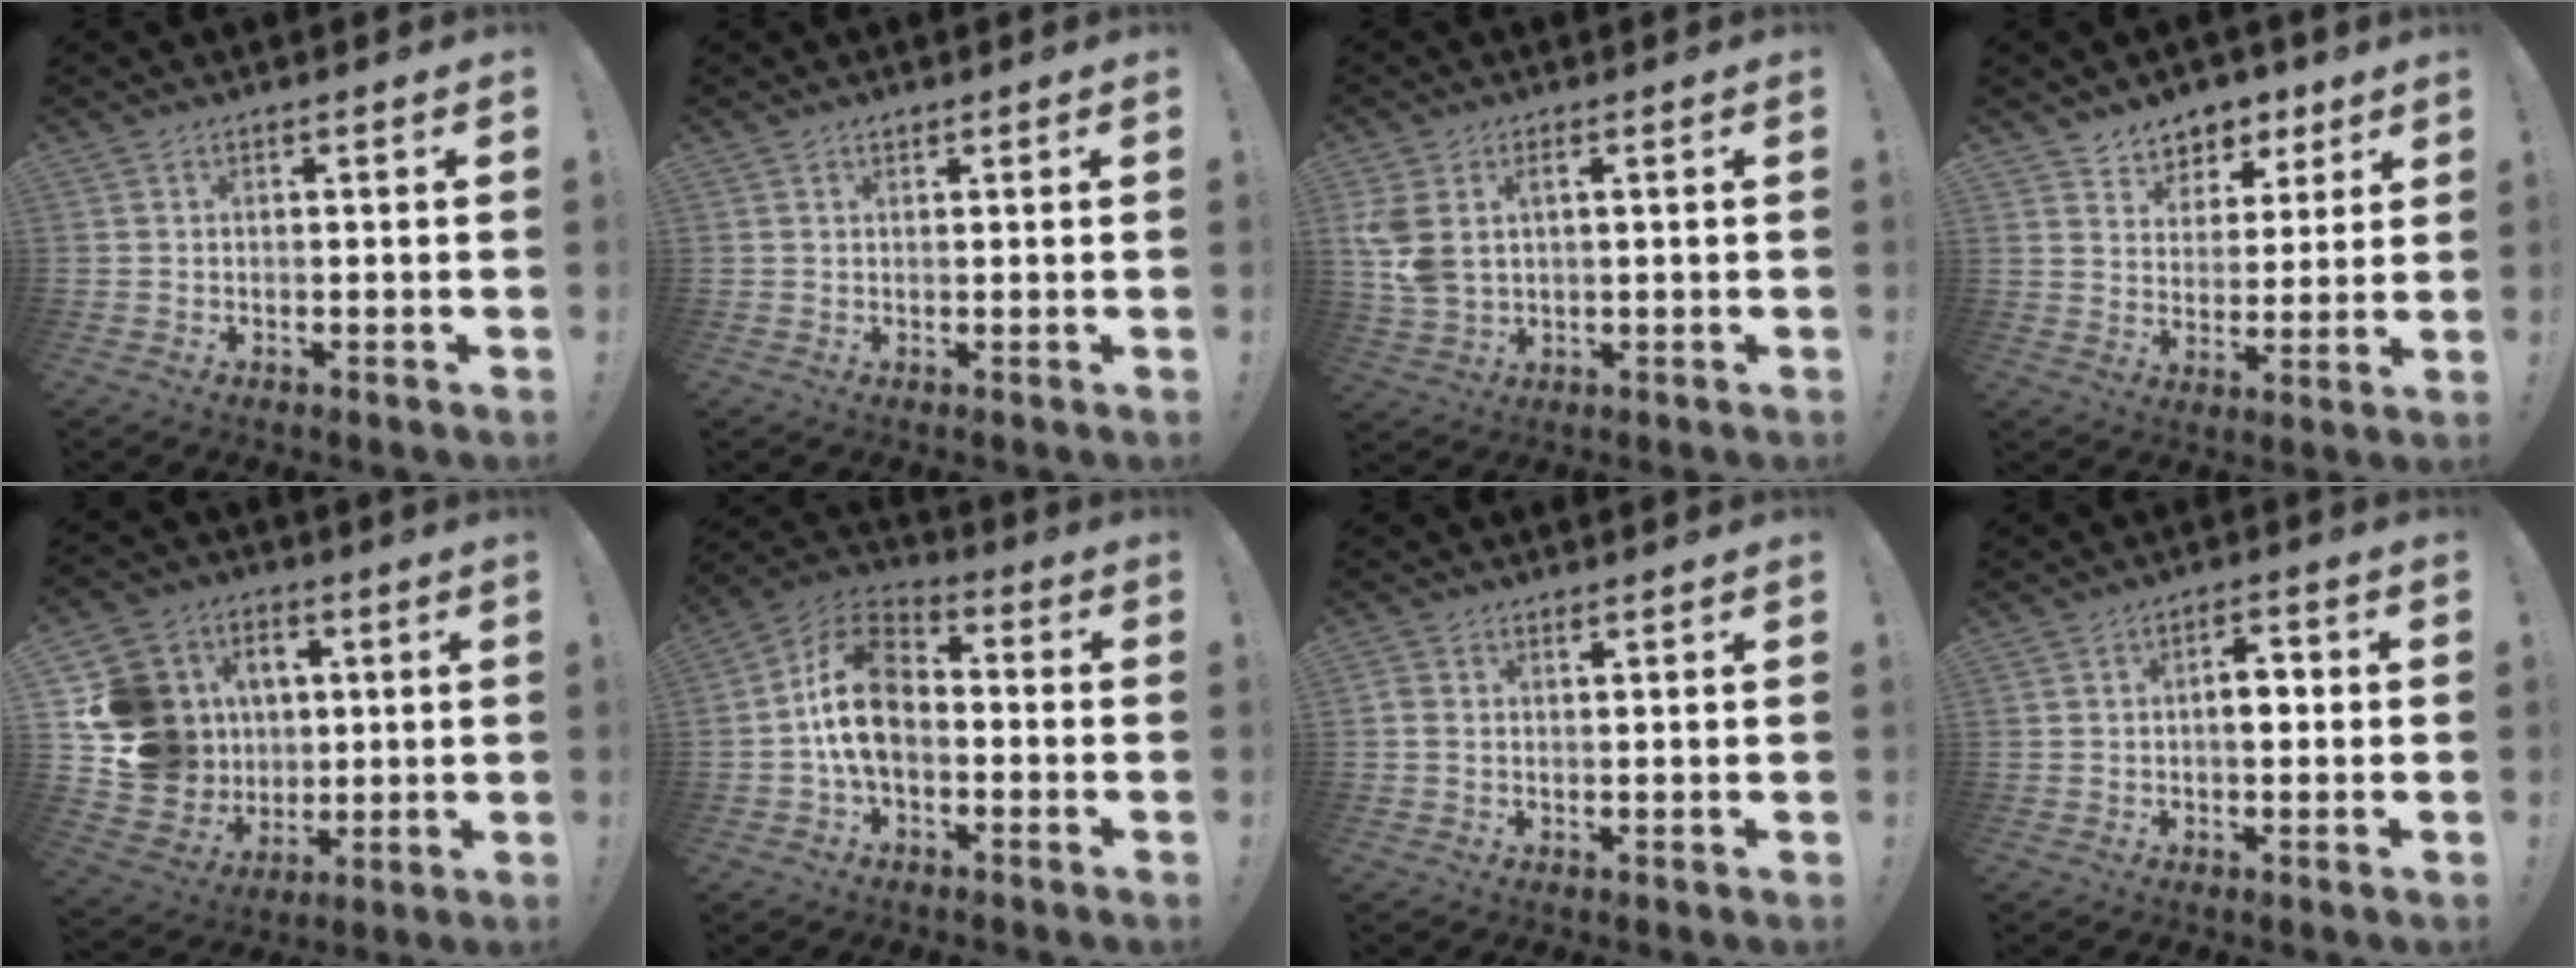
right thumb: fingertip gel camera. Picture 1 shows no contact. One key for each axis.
{"total": 0.8, "fx": 0.7, "fy": 0.5, "fz": 0.1, "tx": 0.002, "ty": -0.003, "tz": 0.013}
{"total": 6.6, "fx": 2.5, "fy": 4.2, "fz": 4.4, "tx": -0.089, "ty": -0.010, "tz": 0.048}
{"total": 6.9, "fx": 4.5, "fy": 5.3, "fz": 0.4, "tx": 0.006, "ty": -0.044, "tz": 0.088}
{"total": 17.8, "fx": 2.9, "fy": 16.4, "fz": 6.2, "tx": -0.104, "ty": -0.001, "tz": 0.099}
{"total": 14.5, "fx": -1.0, "fy": 9.9, "fz": 10.6, "tx": -0.189, "ty": 0.024, "tz": -0.018}
{"total": 1.6, "fx": 0.7, "fy": 1.1, "fz": 0.8, "tx": -0.014, "ty": 0.003, "tz": 0.012}
{"total": 5.3, "fx": -0.4, "fy": 3.3, "fz": 4.1, "tx": -0.058, "ty": 0.011, "tz": -0.012}